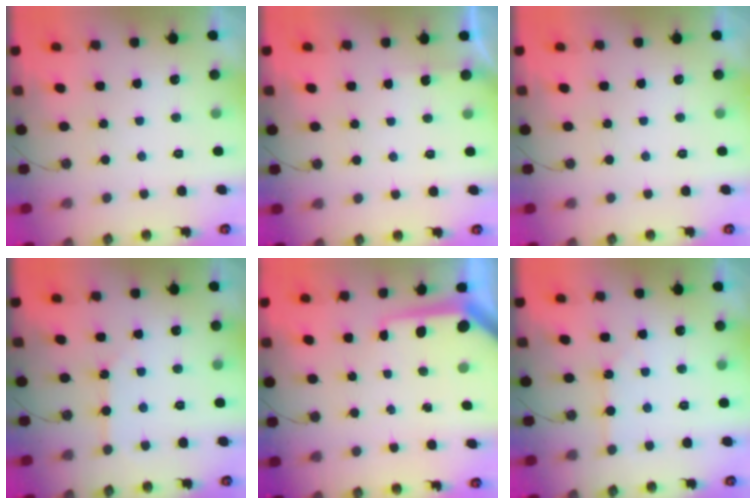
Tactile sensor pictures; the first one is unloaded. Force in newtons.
{"total": 1.5, "press": 1.4, "slide": 0.3}
{"total": 0.0}
{"total": 3.1, "press": 3.1, "slide": 0.4}
{"total": 8.3, "press": 8.3, "slide": 0.7}
{"total": 3.9, "press": 3.9, "slide": 0.5}